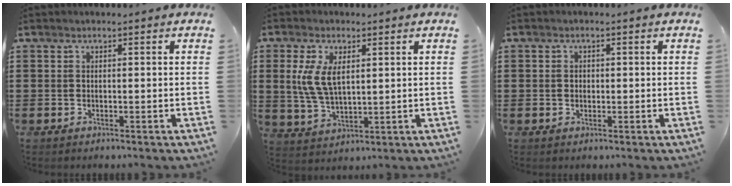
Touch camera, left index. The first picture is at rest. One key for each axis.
{"total": 6.9, "fx": 1.8, "fy": 3.5, "fz": 5.7, "tx": -0.132, "ty": 0.003, "tz": 0.029}
{"total": 0.9, "fx": 0.1, "fy": 0.8, "fz": 0.5, "tx": -0.013, "ty": 0.006, "tz": 0.000}